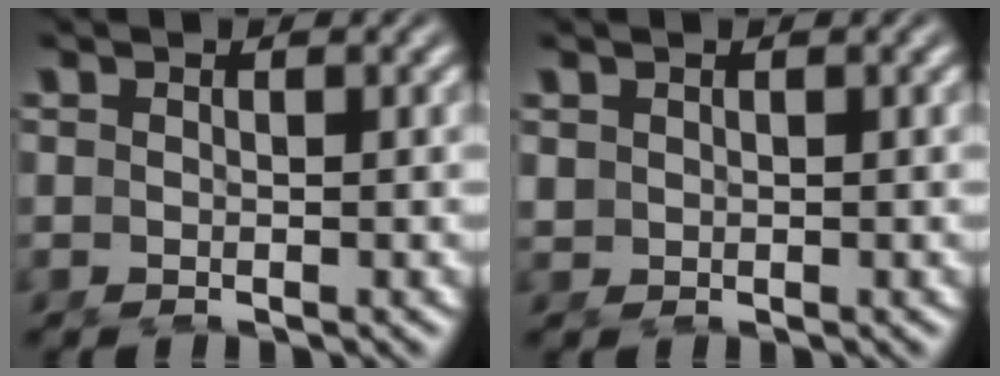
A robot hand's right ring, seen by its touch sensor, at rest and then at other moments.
{"total": 0.7, "force": [0.6, 0.4, 0.2], "torque": [-0.006, -0.004, 0.018]}